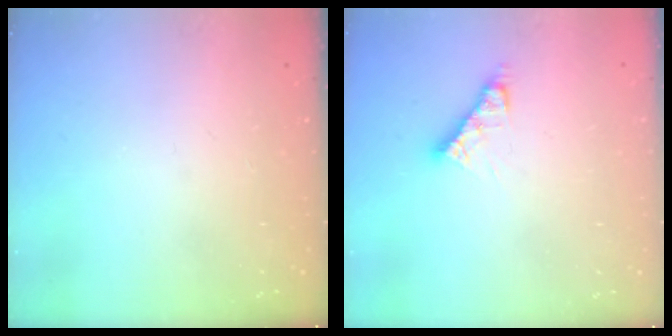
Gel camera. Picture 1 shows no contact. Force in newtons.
{"total": 6.6, "press": 6.6, "slide": 0.4}